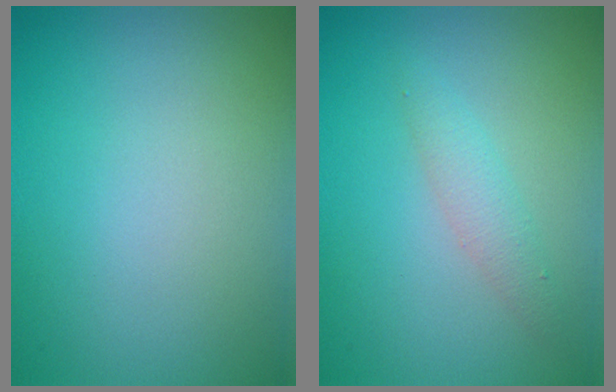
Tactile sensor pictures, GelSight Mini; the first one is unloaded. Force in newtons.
{"total": 1.8, "press": 1.8, "slide": 0.1}